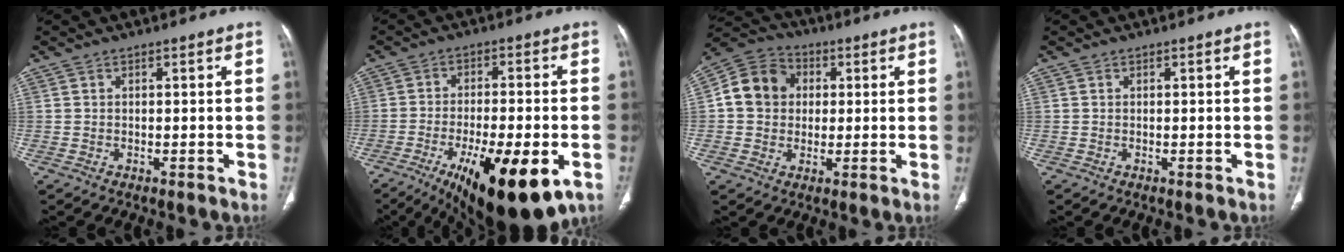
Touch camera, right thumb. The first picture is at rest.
{"total": 20.3, "force": [-8.8, 6.8, 16.9], "torque": [-0.231, -0.003, -0.124]}
{"total": 10.5, "force": [1.2, 9.2, 4.9], "torque": [-0.068, 0.017, 0.010]}
{"total": 0.0}